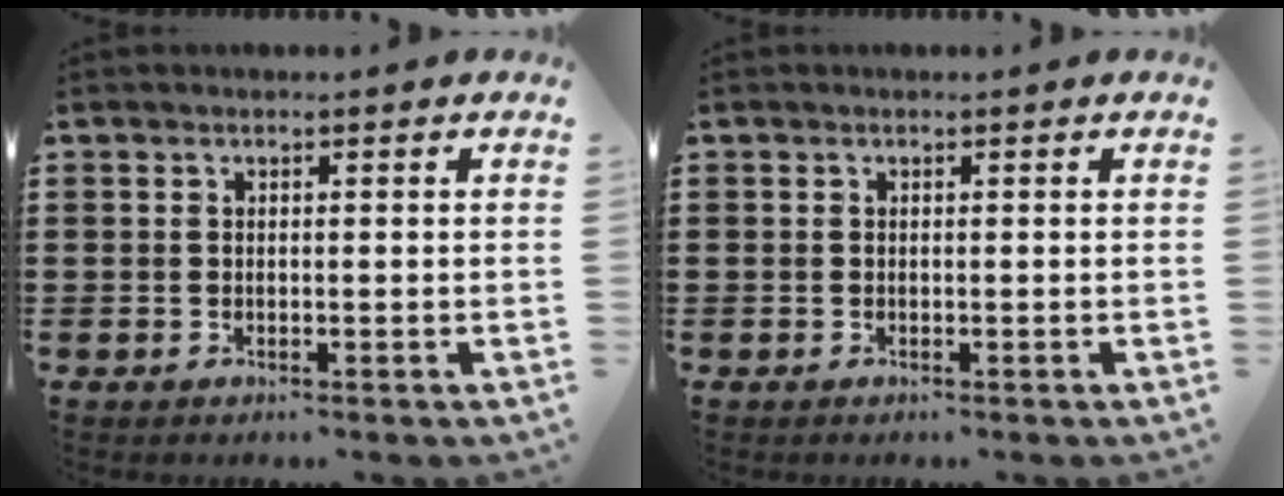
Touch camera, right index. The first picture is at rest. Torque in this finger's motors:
{"motor_torque": [0.16, -0.03, 0.00, 0.00]}